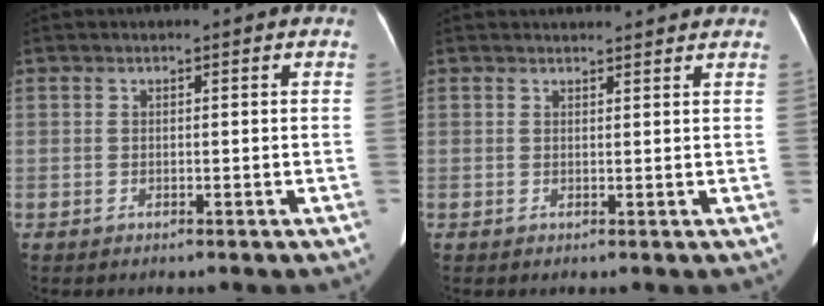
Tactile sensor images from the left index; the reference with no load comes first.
{"total": 5.4, "force": [5.3, 0.7, 1.0], "torque": [-0.010, 0.024, 0.057]}